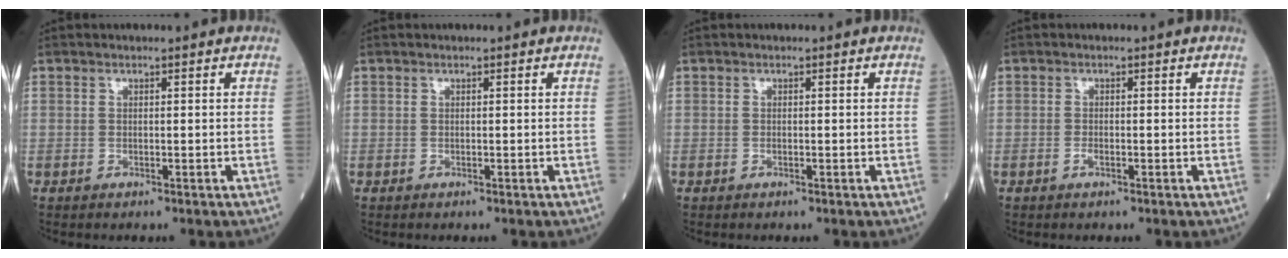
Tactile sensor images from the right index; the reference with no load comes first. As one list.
[{"total": 0.0}, {"total": 0.0}, {"total": 0.8, "force": [-0.4, 0.3, 0.6], "torque": [-0.009, 0.001, -0.008]}]